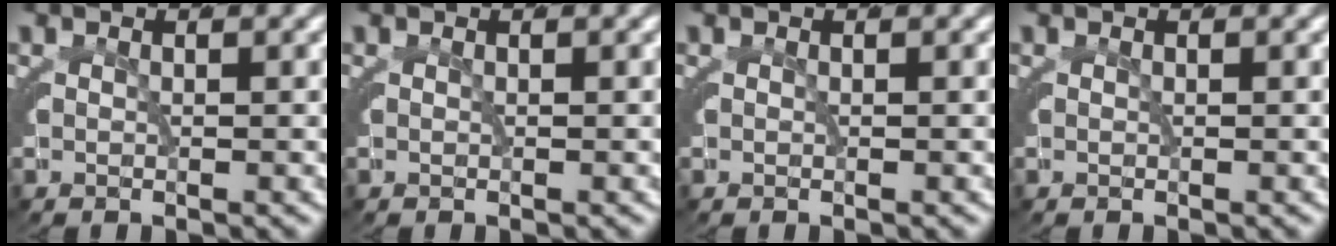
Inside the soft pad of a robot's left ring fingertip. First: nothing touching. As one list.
[{"total": 0.0}, {"total": 0.0}, {"total": 0.0}]